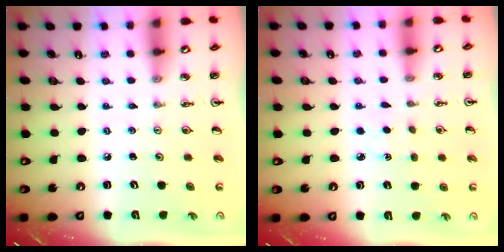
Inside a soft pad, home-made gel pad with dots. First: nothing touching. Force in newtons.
{"total": 1.5, "press": 1.5, "slide": 0.2}